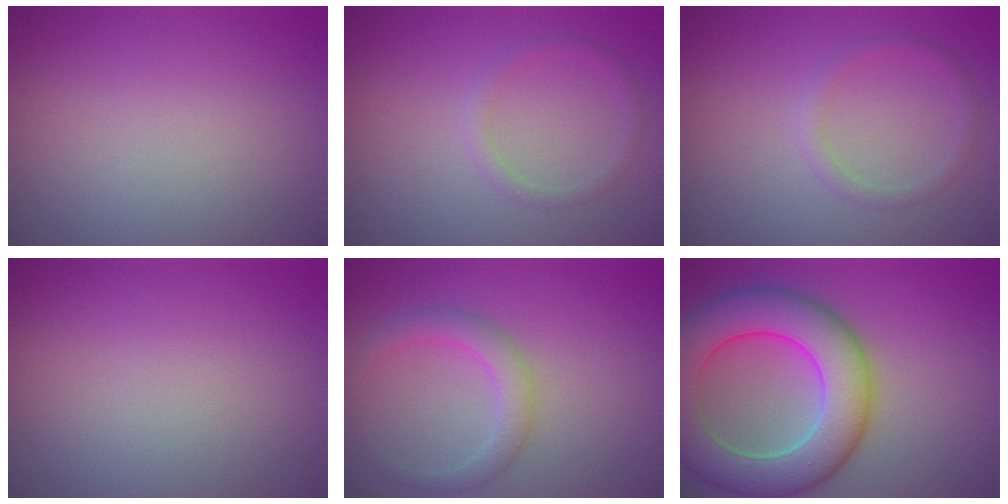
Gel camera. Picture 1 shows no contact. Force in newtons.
{"total": 1.2, "press": 1.2, "slide": 0.1}
{"total": 1.3, "press": 1.3, "slide": 0.0}
{"total": 0.0}
{"total": 2.7, "press": 2.7, "slide": 0.2}
{"total": 10.1, "press": 10.1, "slide": 0.3}